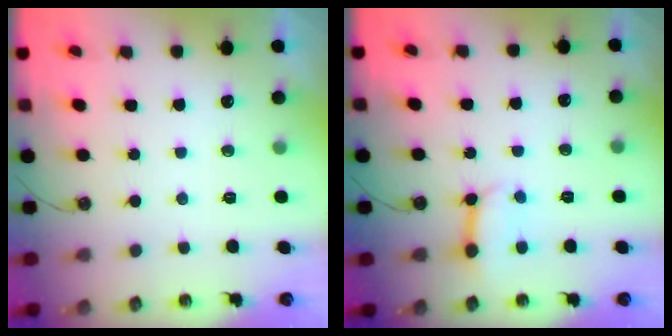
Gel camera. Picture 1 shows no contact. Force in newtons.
{"total": 7.9, "press": 7.8, "slide": 0.9}